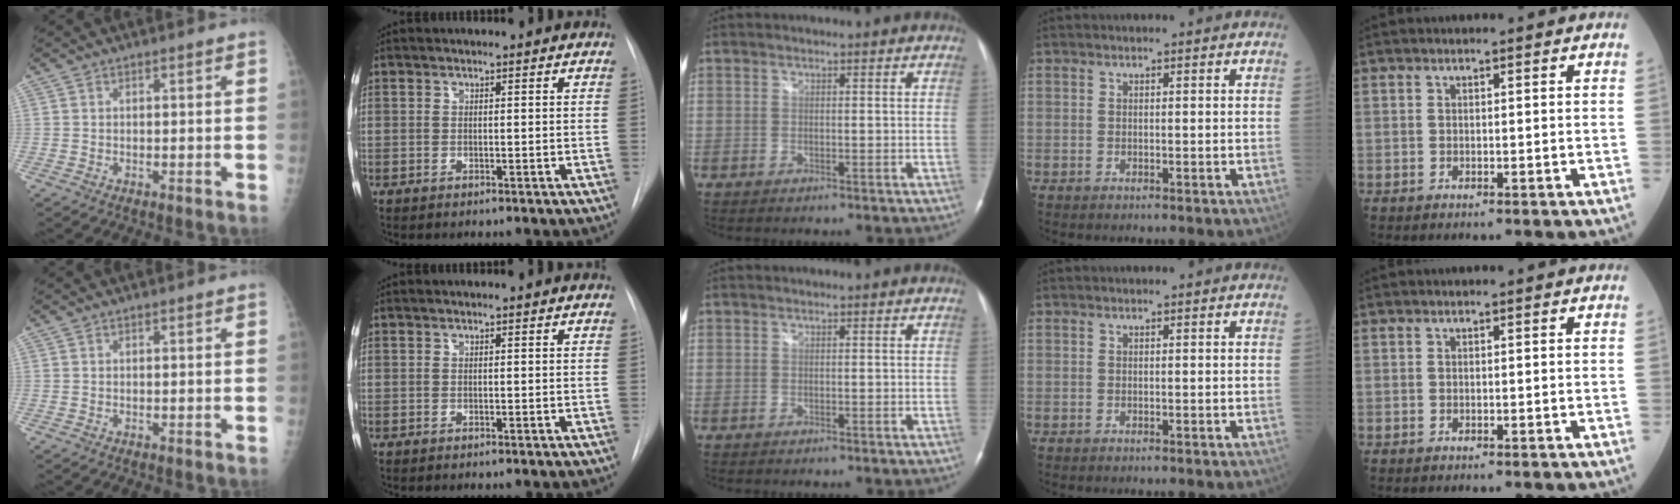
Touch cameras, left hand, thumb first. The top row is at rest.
{}